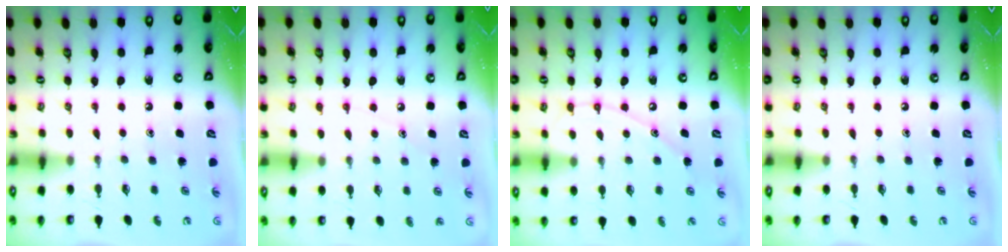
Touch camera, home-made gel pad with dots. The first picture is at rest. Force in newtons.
{"total": 5.8, "press": 5.7, "slide": 0.8}
{"total": 8.8, "press": 8.8, "slide": 0.7}
{"total": 0.0}